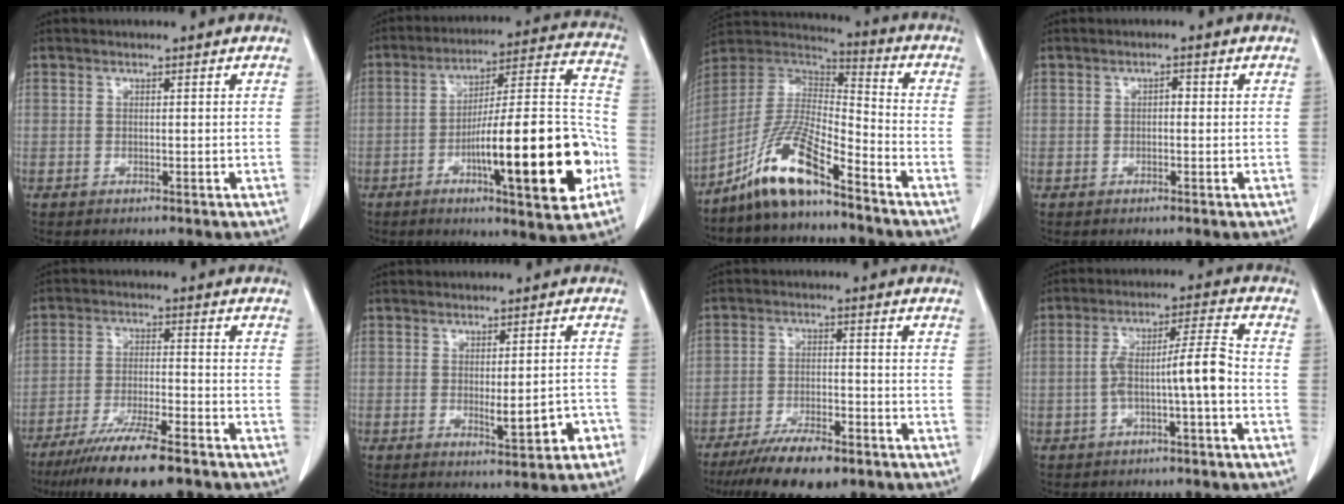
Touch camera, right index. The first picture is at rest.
{"total": 21.9, "force": [-7.1, 2.8, 20.5], "torque": [-0.276, 0.013, -0.102]}
{"total": 12.4, "force": [-8.7, 1.8, 8.6], "torque": [-0.184, 0.007, -0.165]}
{"total": 1.0, "force": [0.0, 0.5, 0.8], "torque": [-0.009, 0.005, -0.003]}
{"total": 12.6, "force": [-9.8, 1.3, 7.9], "torque": [-0.132, -0.031, -0.162]}
{"total": 5.4, "force": [-2.0, 1.4, 4.8], "torque": [-0.060, 0.001, -0.019]}
{"total": 10.2, "force": [-7.6, 2.8, 6.1], "torque": [-0.099, -0.014, -0.128]}
{"total": 7.6, "force": [-2.1, 0.1, 7.3], "torque": [-0.131, 0.029, -0.032]}